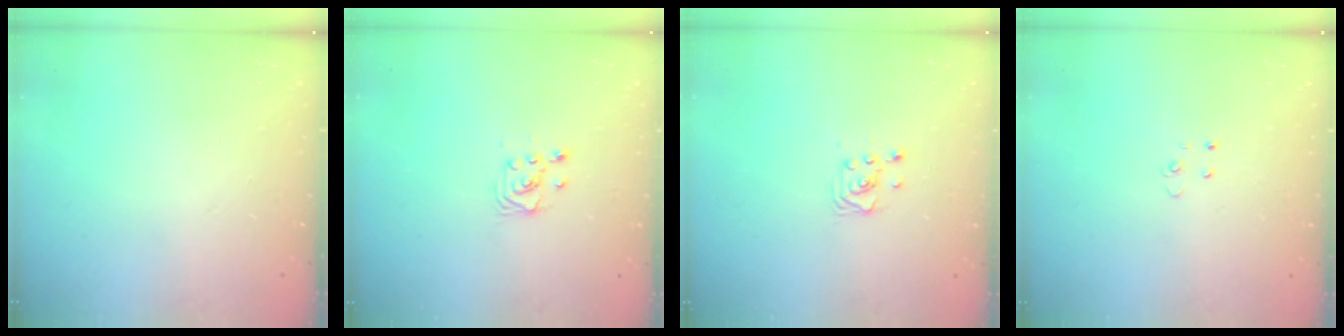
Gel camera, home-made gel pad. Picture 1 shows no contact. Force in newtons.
{"total": 3.4, "press": 3.4, "slide": 0.4}
{"total": 2.6, "press": 2.6, "slide": 0.2}
{"total": 2.6, "press": 2.6, "slide": 0.2}